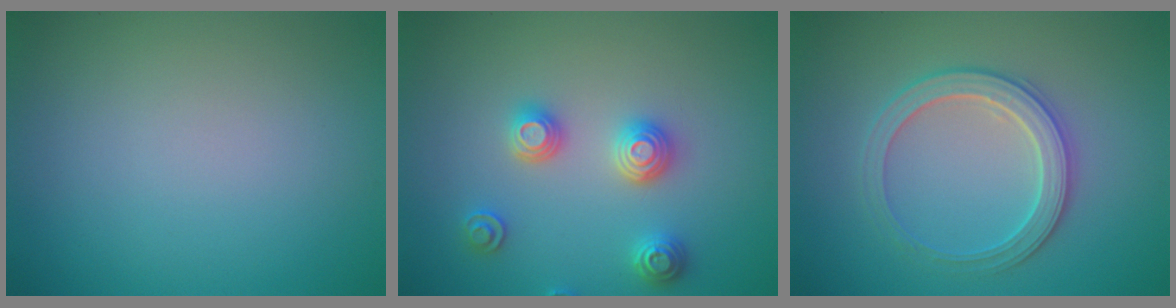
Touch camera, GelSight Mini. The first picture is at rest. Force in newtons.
{"total": 3.1, "press": 3.0, "slide": 0.4}
{"total": 3.3, "press": 3.2, "slide": 0.6}